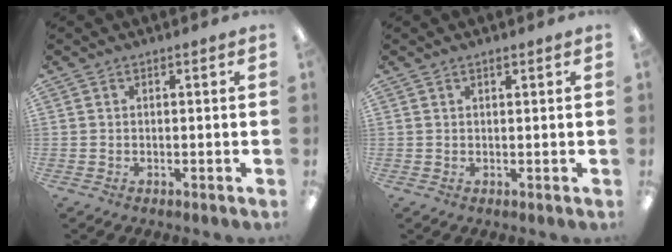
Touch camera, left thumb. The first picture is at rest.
{"total": 0.7, "force": [0.6, 0.2, 0.3], "torque": [-0.008, 0.001, 0.012]}